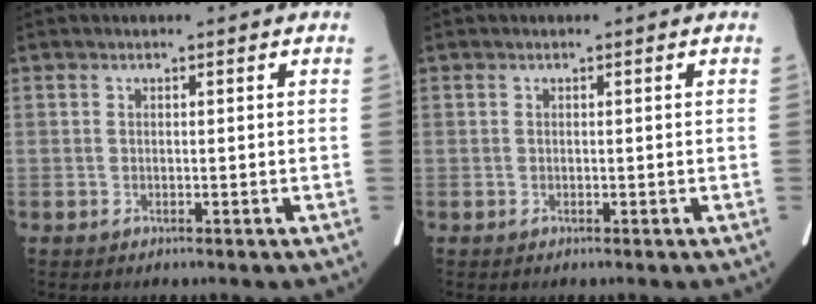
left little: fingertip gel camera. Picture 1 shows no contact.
{"total": 0.0}